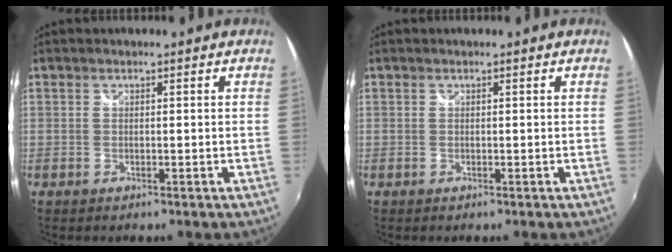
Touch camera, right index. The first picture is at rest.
{"total": 0.0}